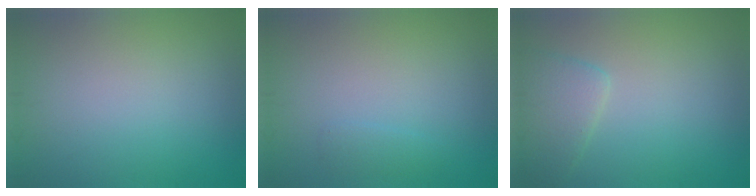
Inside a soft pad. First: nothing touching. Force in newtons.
{"total": 0.8, "press": 0.8, "slide": 0.0}
{"total": 3.2, "press": 3.2, "slide": 0.3}